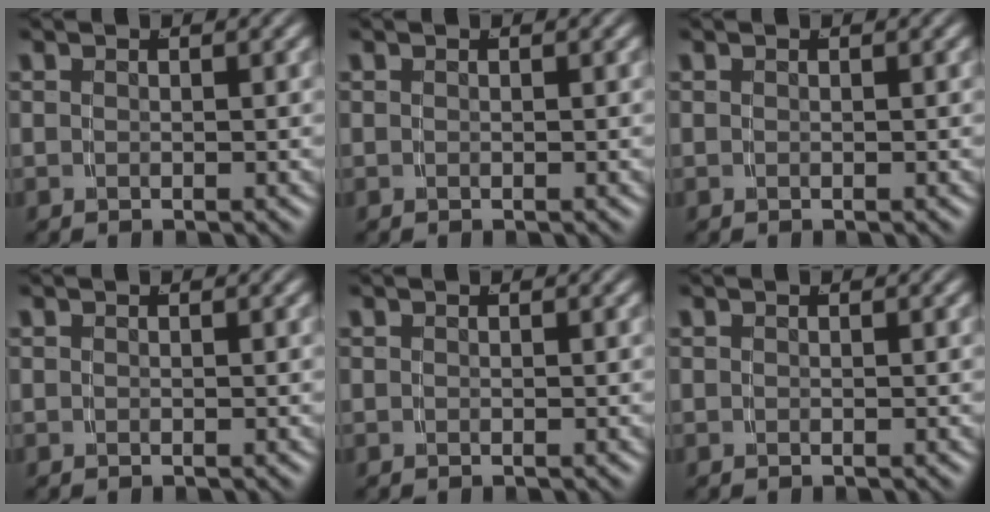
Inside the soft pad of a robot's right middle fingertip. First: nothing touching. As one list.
[{"total": 0.0}, {"total": 0.0}, {"total": 0.0}, {"total": 0.0}, {"total": 0.0}]